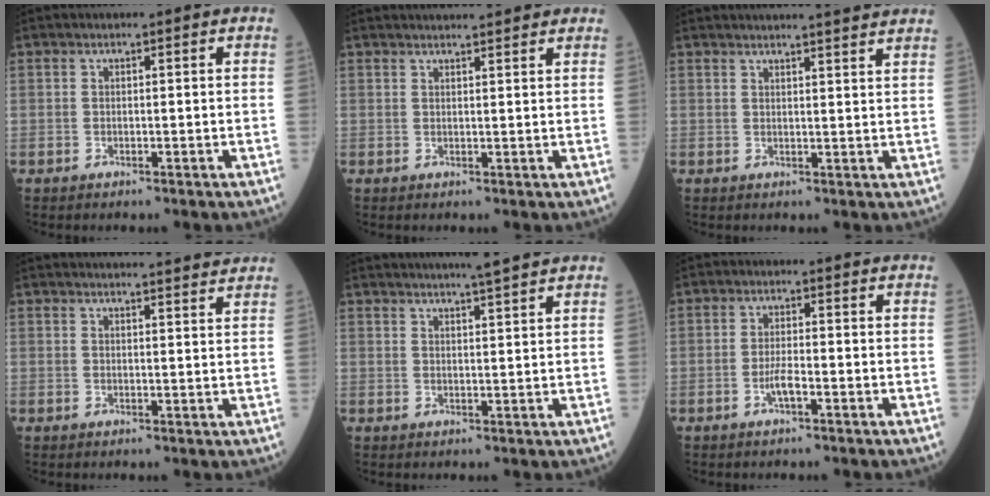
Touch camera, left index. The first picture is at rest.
{"total": 9.7, "force": [8.8, 1.2, 3.9], "torque": [-0.052, 0.030, 0.104]}
{"total": 10.4, "force": [9.6, -0.1, 4.0], "torque": [-0.060, 0.012, 0.106]}
{"total": 13.7, "force": [13.0, 0.4, 4.1], "torque": [-0.049, 0.005, 0.153]}
{"total": 7.9, "force": [7.1, -0.6, 3.6], "torque": [-0.058, 0.009, 0.092]}
{"total": 2.4, "force": [-1.1, 0.3, 2.1], "torque": [-0.044, 0.000, -0.023]}